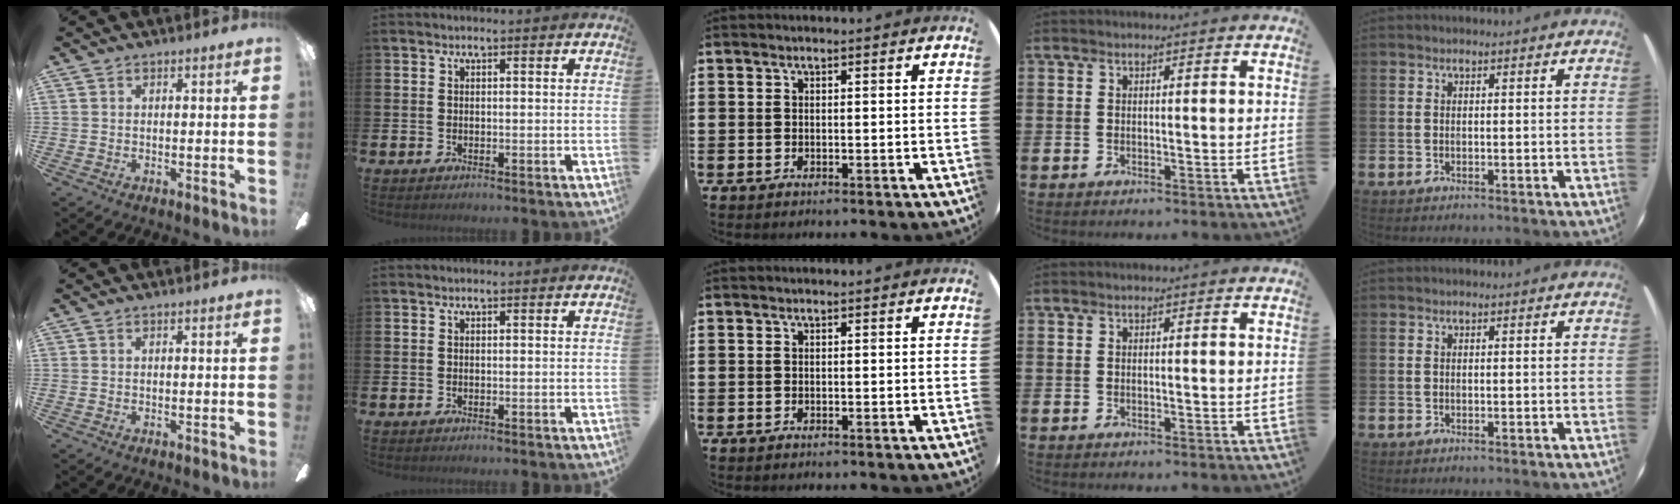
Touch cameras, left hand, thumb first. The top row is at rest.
{}